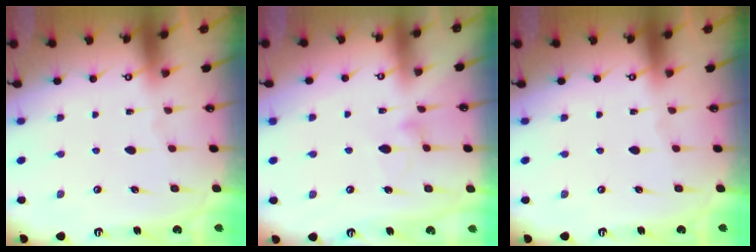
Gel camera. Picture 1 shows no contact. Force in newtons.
{"total": 6.4, "press": 6.4, "slide": 0.5}
{"total": 0.0}